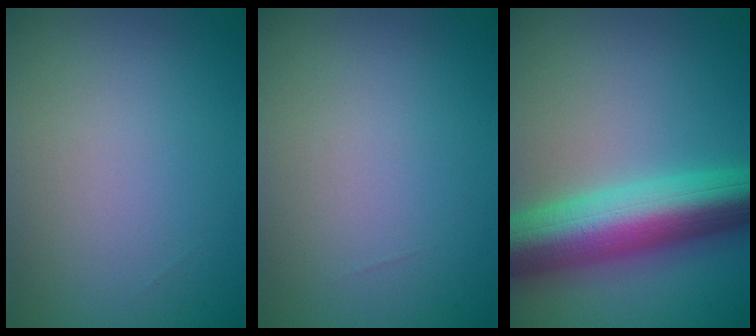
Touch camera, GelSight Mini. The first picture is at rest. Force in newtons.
{"total": 0.0}
{"total": 10.8, "press": 10.8, "slide": 0.2}